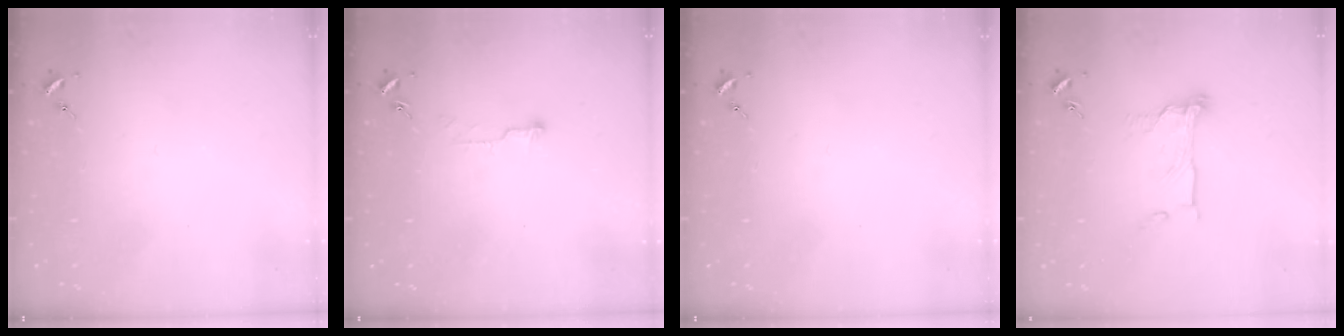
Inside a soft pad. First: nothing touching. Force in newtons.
{"total": 4.8, "press": 4.8, "slide": 0.2}
{"total": 0.0}
{"total": 9.4, "press": 9.4, "slide": 0.3}